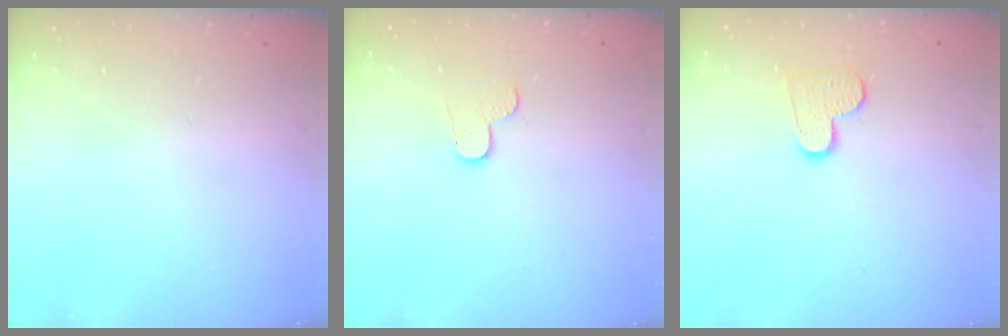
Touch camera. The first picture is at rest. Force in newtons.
{"total": 4.3, "press": 4.3, "slide": 0.4}
{"total": 9.3, "press": 9.3, "slide": 0.6}